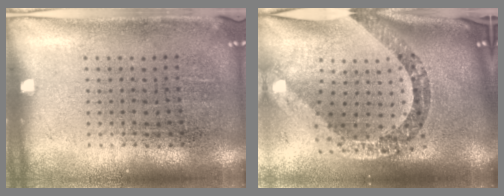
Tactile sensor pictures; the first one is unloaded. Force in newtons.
{"total": 3.5, "press": 2.5, "slide": 2.5}